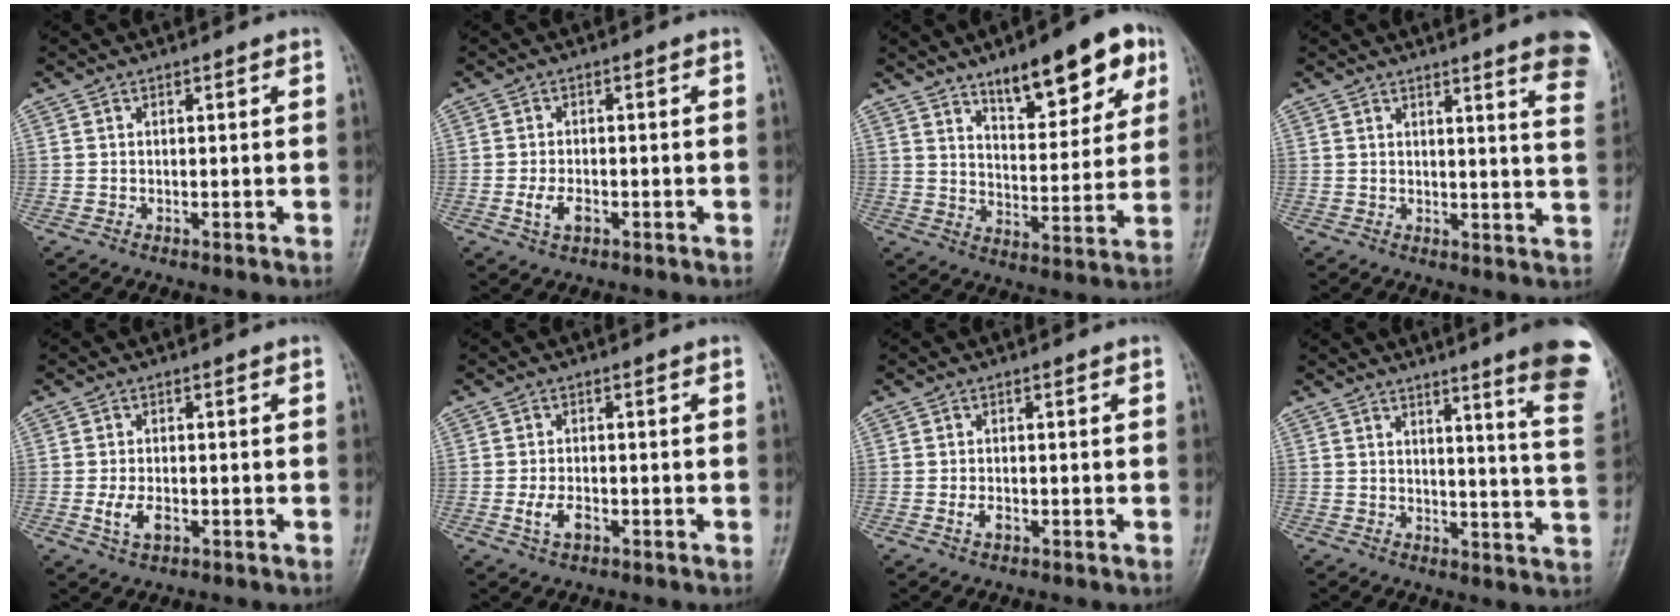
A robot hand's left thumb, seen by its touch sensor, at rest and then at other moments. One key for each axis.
{"total": 3.6, "fx": -1.3, "fy": 2.0, "fz": 2.7, "tx": -0.055, "ty": 0.005, "tz": -0.021}
{"total": 16.2, "fx": 9.4, "fy": 5.9, "fz": 11.8, "tx": -0.125, "ty": -0.037, "tz": 0.141}
{"total": 11.5, "fx": 7.9, "fy": 1.1, "fz": 8.2, "tx": -0.077, "ty": -0.035, "tz": 0.071}
{"total": 4.2, "fx": -1.2, "fy": 2.3, "fz": 3.3, "tx": -0.065, "ty": 0.001, "tz": -0.020}
{"total": 3.8, "fx": -1.4, "fy": 2.1, "fz": 2.9, "tx": -0.058, "ty": 0.006, "tz": -0.023}
{"total": 2.0, "fx": -0.8, "fy": 1.1, "fz": 1.4, "tx": -0.028, "ty": 0.005, "tz": -0.014}
{"total": 14.7, "fx": 9.4, "fy": 0.9, "fz": 11.3, "tx": -0.120, "ty": -0.058, "tz": 0.100}